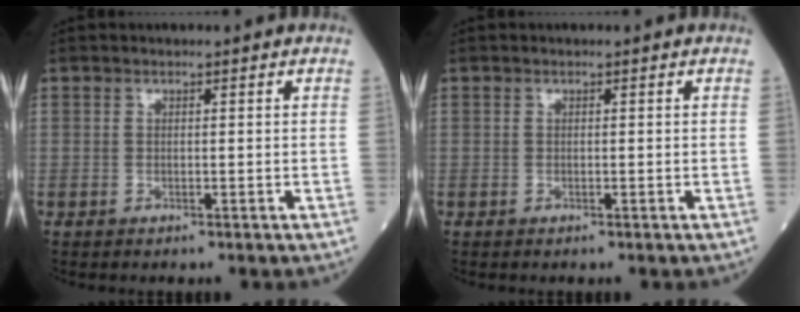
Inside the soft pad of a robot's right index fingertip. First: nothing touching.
{"total": 0.0}